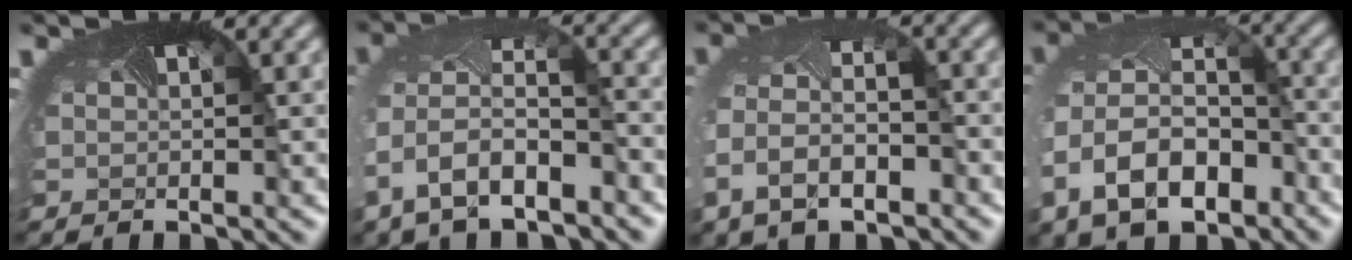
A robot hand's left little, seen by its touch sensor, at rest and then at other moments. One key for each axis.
{"total": 7.4, "fx": -3.9, "fy": 3.9, "fz": 4.9, "tx": -0.130, "ty": -0.024, "tz": -0.060}
{"total": 5.4, "fx": -2.4, "fy": 3.3, "fz": 3.5, "tx": -0.100, "ty": -0.020, "tz": -0.041}
{"total": 9.8, "fx": -4.3, "fy": 6.6, "fz": 5.9, "tx": -0.145, "ty": -0.025, "tz": -0.071}